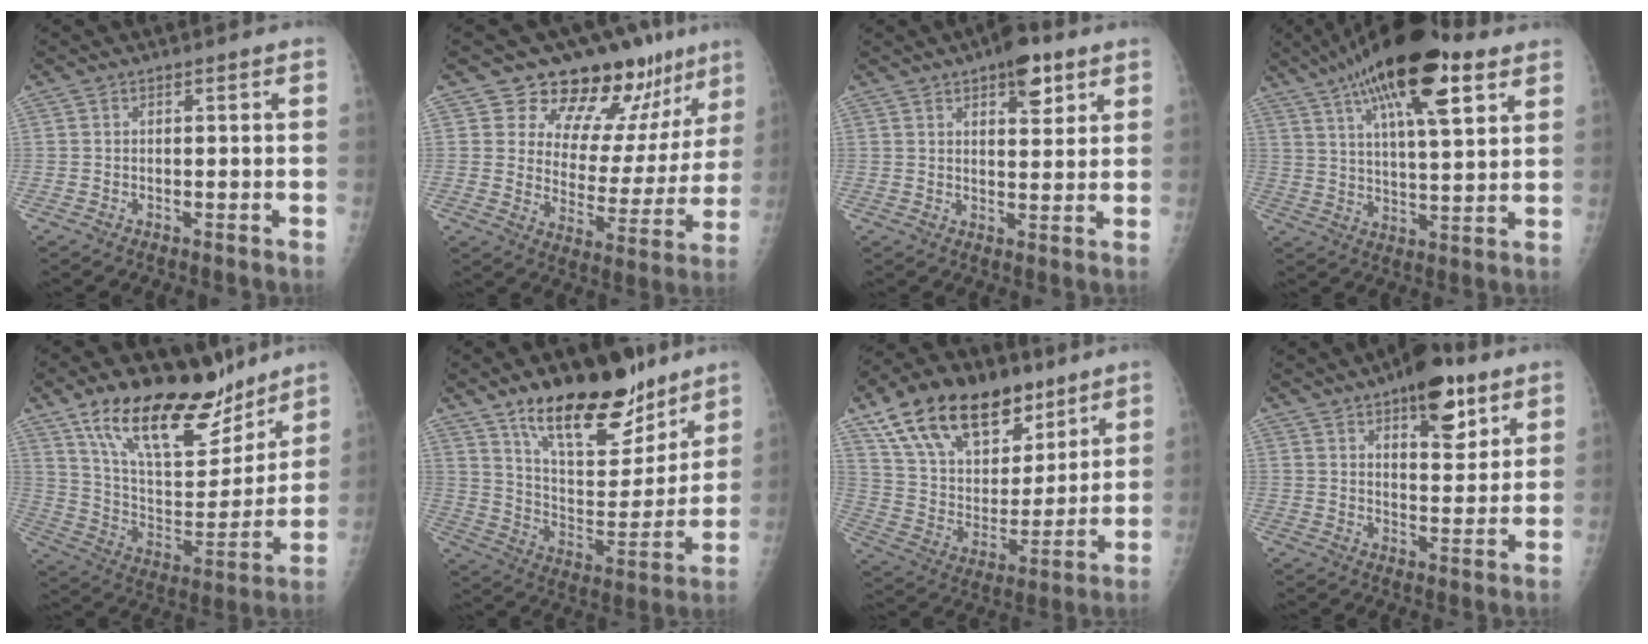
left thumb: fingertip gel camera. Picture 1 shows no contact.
{"total": 16.8, "force": [13.0, 8.0, 7.1], "torque": [-0.034, -0.089, 0.174]}
{"total": 7.2, "force": [4.2, 3.2, 4.9], "torque": [-0.044, -0.018, 0.053]}
{"total": 20.0, "force": [10.9, 6.2, 15.6], "torque": [-0.248, -0.016, 0.176]}
{"total": 24.0, "force": [16.8, 10.0, 14.0], "torque": [-0.184, -0.072, 0.285]}
{"total": 22.4, "force": [15.4, 9.3, 13.3], "torque": [-0.157, -0.083, 0.252]}
{"total": 24.1, "force": [15.1, 13.3, 13.3], "torque": [-0.192, -0.033, 0.268]}
{"total": 12.1, "force": [7.2, 5.3, 8.2], "torque": [-0.082, -0.036, 0.104]}